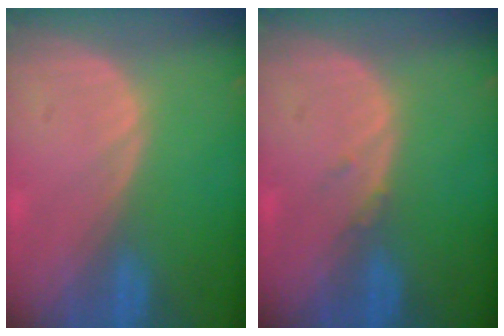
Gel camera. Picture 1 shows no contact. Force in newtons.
{"total": 0.8, "press": 0.8, "slide": 0.1}